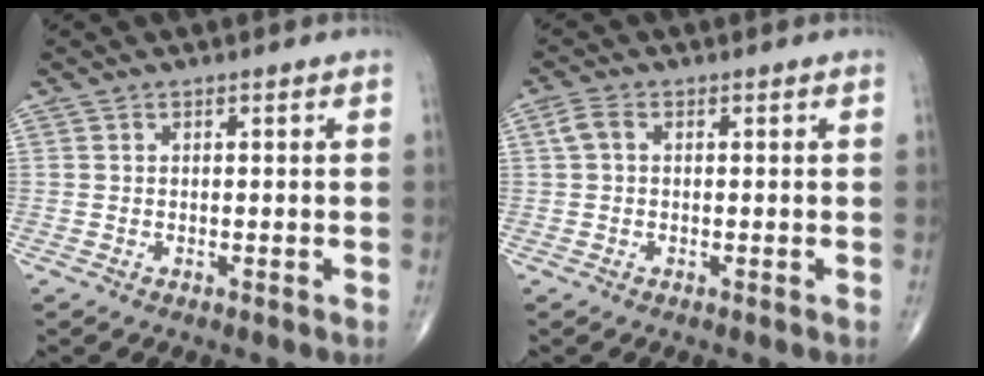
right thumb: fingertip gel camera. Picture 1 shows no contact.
{"total": 2.5, "force": [0.4, 1.6, 1.9], "torque": [-0.041, 0.010, 0.006]}